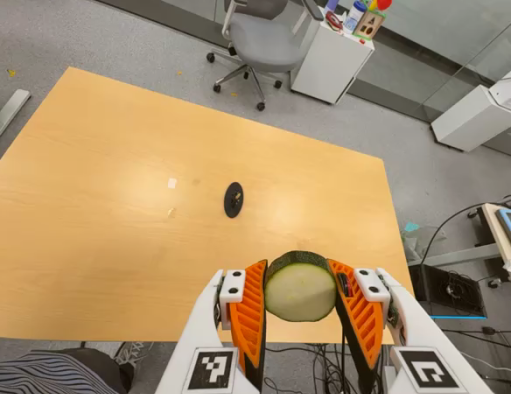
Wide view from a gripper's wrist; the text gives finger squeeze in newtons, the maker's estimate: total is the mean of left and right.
{"total": 12.4, "left": 10.9, "right": 13.8}